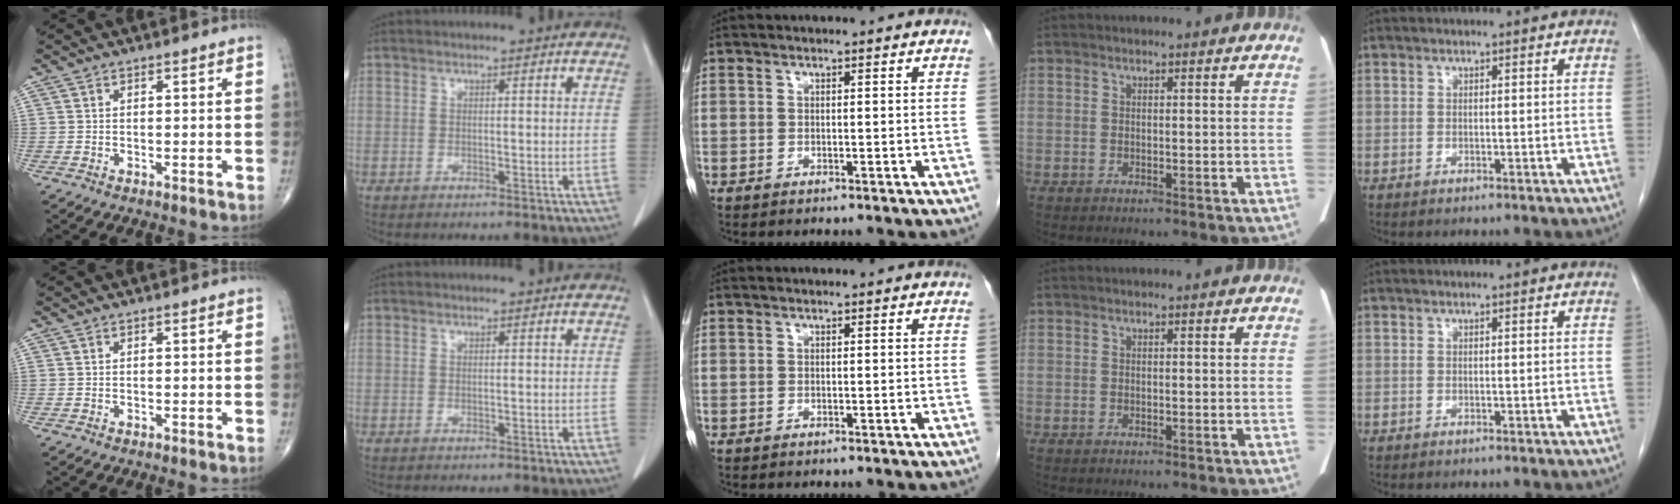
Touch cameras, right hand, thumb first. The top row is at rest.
{}